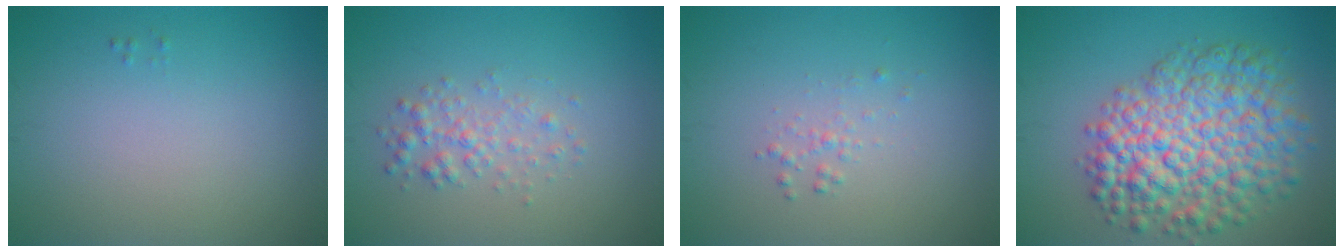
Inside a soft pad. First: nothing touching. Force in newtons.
{"total": 2.1, "press": 2.1, "slide": 0.0}
{"total": 0.9, "press": 0.9, "slide": 0.0}
{"total": 9.6, "press": 9.6, "slide": 0.3}